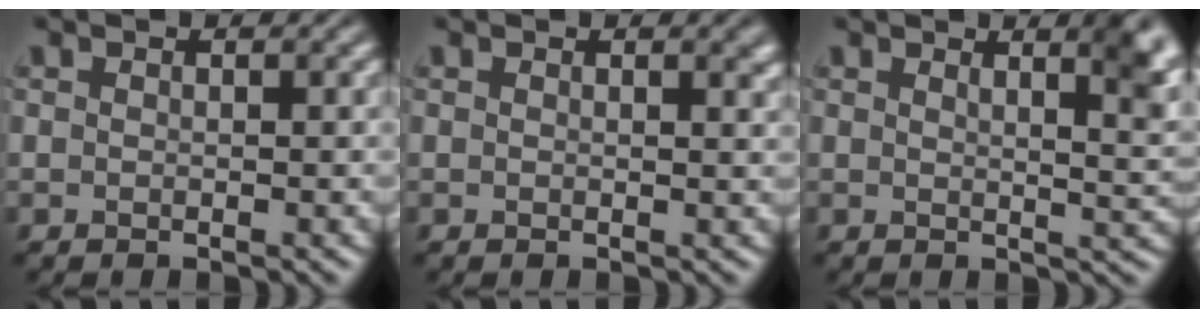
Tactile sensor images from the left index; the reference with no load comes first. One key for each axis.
{"total": 1.1, "fx": 0.7, "fy": 0.3, "fz": 0.7, "tx": -0.004, "ty": 0.002, "tz": 0.011}
{"total": 4.7, "fx": 2.5, "fy": 1.6, "fz": 3.6, "tx": -0.023, "ty": 0.007, "tz": 0.030}